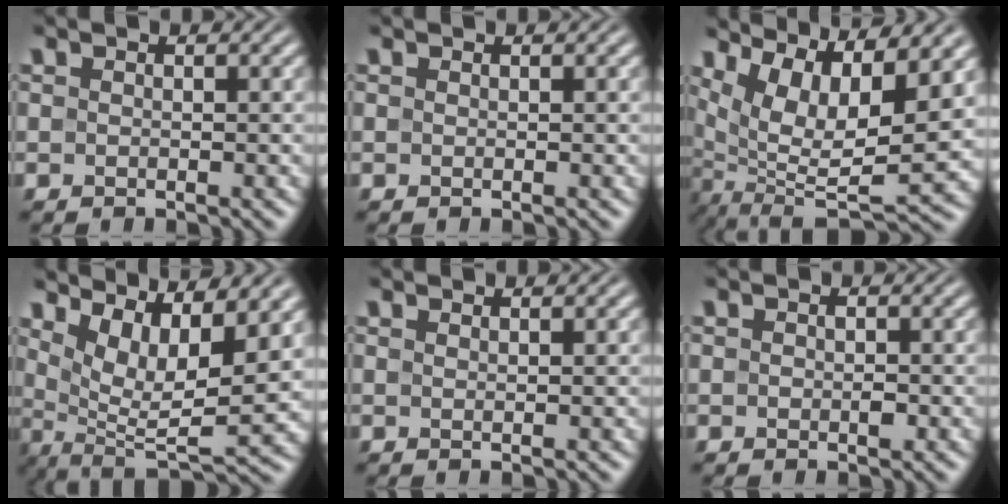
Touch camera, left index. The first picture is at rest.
{"total": 0.0}
{"total": 10.8, "force": [4.5, 3.7, 9.1], "torque": [-0.175, -0.004, 0.099]}
{"total": 8.7, "force": [3.8, 2.7, 7.3], "torque": [-0.133, -0.005, 0.077]}
{"total": 0.6, "force": [0.5, 0.1, 0.3], "torque": [-0.001, 0.002, 0.009]}
{"total": 1.1, "force": [-0.1, 0.7, 0.9], "torque": [-0.013, -0.002, -0.003]}